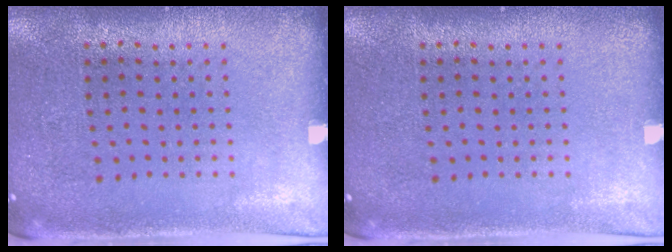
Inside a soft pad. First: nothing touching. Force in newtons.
{"total": 0.0}